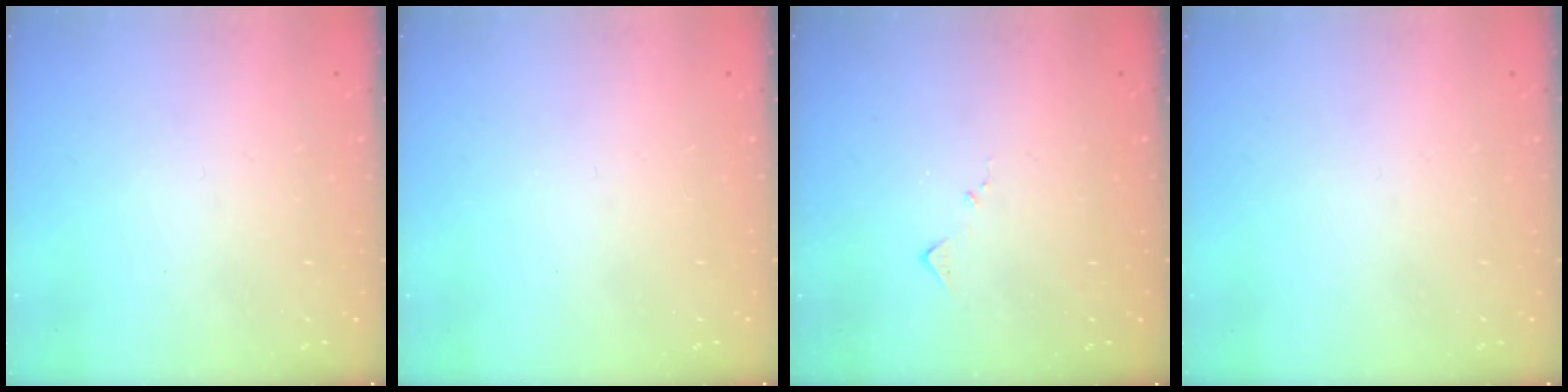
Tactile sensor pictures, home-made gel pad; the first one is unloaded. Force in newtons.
{"total": 0.0}
{"total": 7.2, "press": 7.1, "slide": 0.5}
{"total": 0.0}